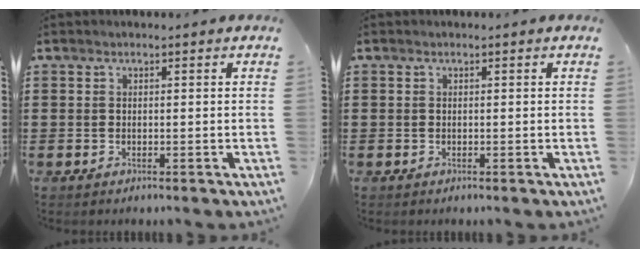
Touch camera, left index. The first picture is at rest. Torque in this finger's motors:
{"motor_torque": [0.00, 0.00, 0.00, 0.01]}